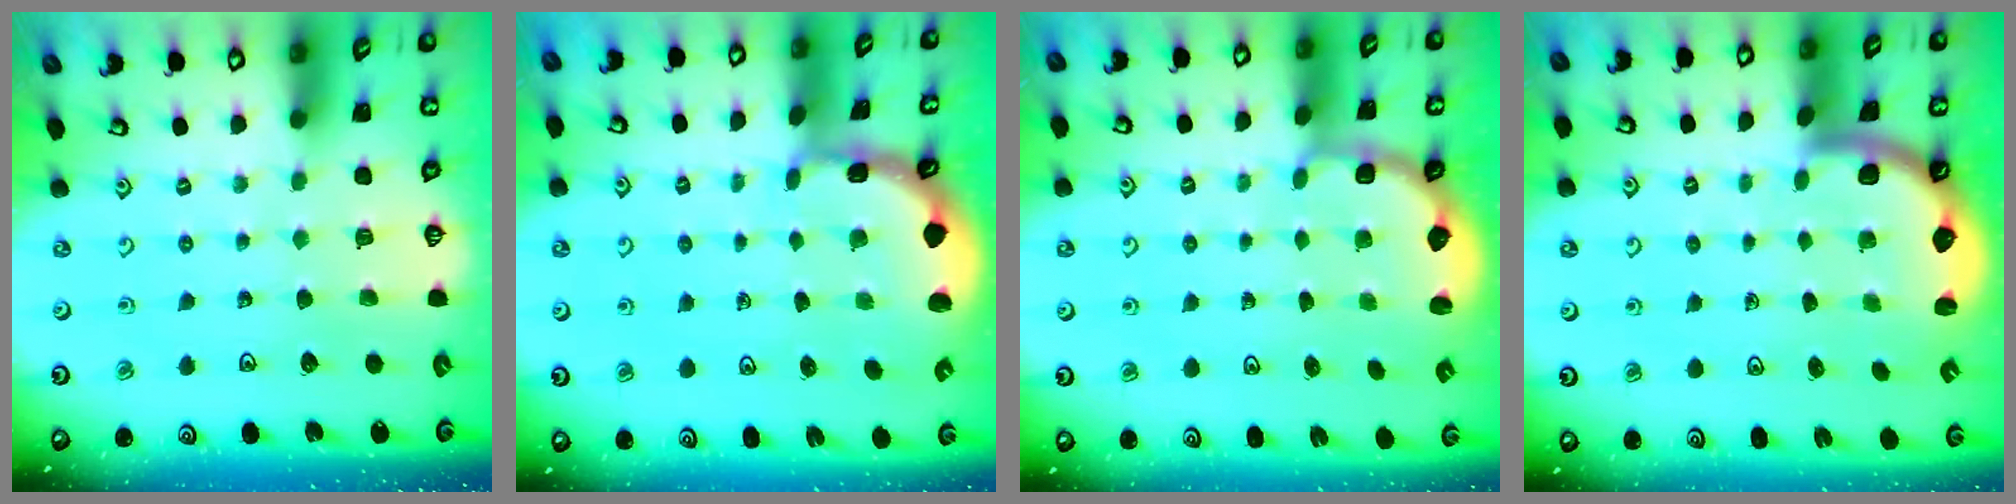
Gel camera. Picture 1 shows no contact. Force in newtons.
{"total": 1.4, "press": 1.4, "slide": 0.1}
{"total": 2.7, "press": 2.0, "slide": 1.8}
{"total": 2.2, "press": 2.2, "slide": 0.3}